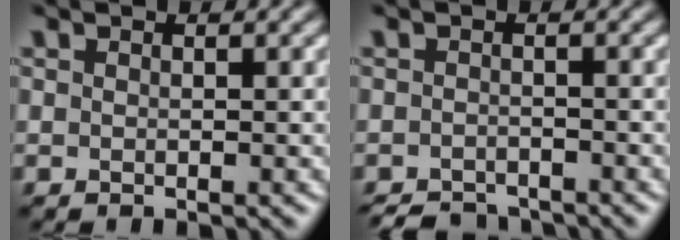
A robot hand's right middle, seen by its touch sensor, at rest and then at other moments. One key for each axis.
{"total": 2.9, "fx": -2.8, "fy": 0.7, "fz": 0.6, "tx": -0.004, "ty": -0.003, "tz": -0.050}